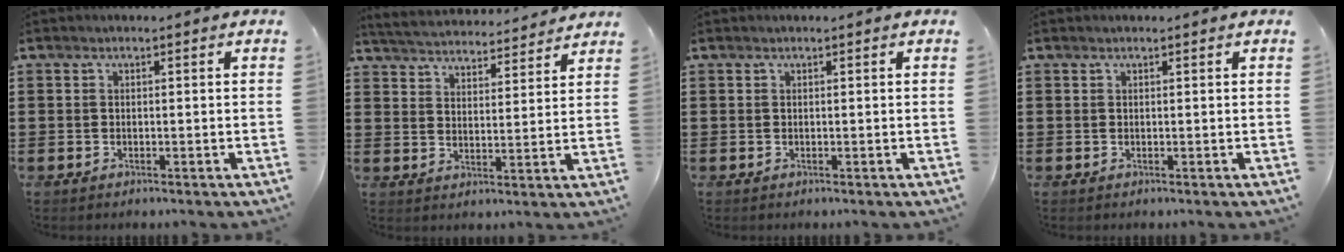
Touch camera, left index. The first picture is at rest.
{"total": 4.2, "force": [4.2, -0.1, 0.1], "torque": [-0.024, -0.031, 0.069]}
{"total": 0.0}
{"total": 0.0}